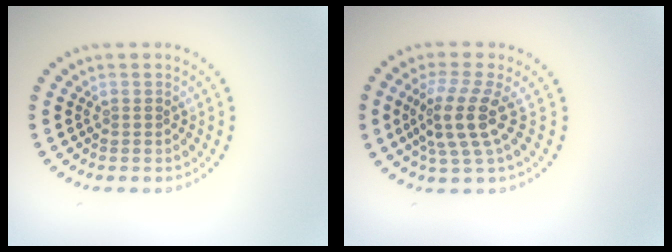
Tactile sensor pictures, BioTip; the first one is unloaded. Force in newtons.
{"total": 4.1, "press": 3.2, "slide": 2.6}